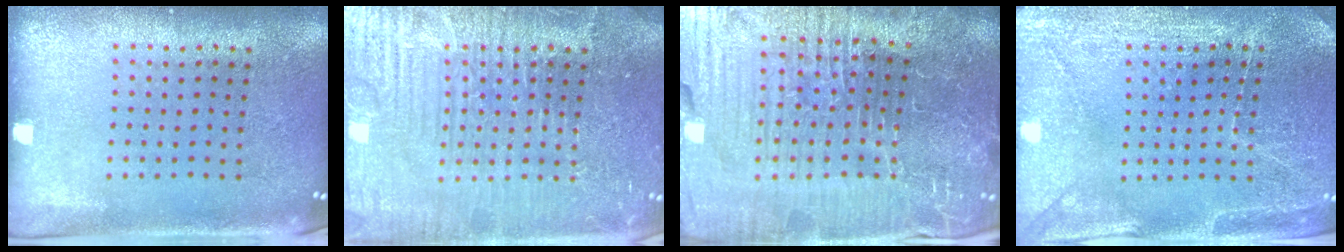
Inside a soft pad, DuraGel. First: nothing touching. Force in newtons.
{"total": 7.0, "press": 6.9, "slide": 0.9}
{"total": 6.8, "press": 6.3, "slide": 2.7}
{"total": 2.9, "press": 2.9, "slide": 0.2}